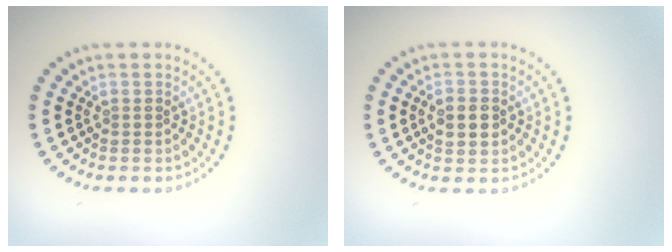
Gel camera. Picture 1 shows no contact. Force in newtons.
{"total": 2.6, "press": 2.6, "slide": 0.0}